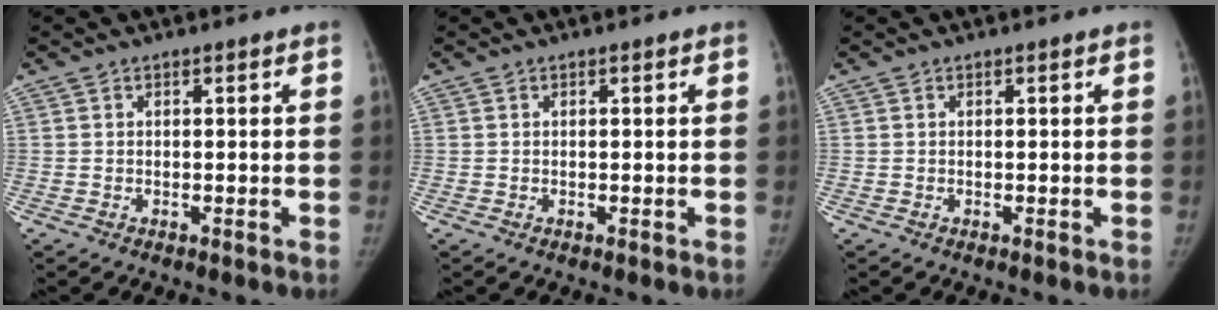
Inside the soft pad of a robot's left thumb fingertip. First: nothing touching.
{"total": 0.0}
{"total": 0.0}